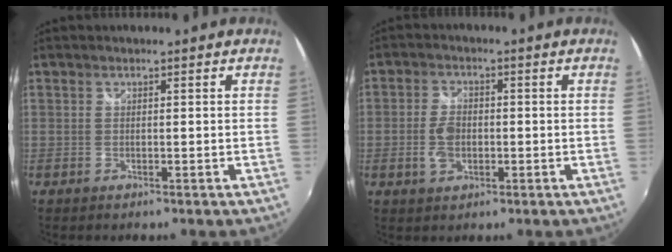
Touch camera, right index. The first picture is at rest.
{"total": 4.8, "force": [-1.1, 3.0, 3.6], "torque": [-0.076, 0.002, -0.018]}